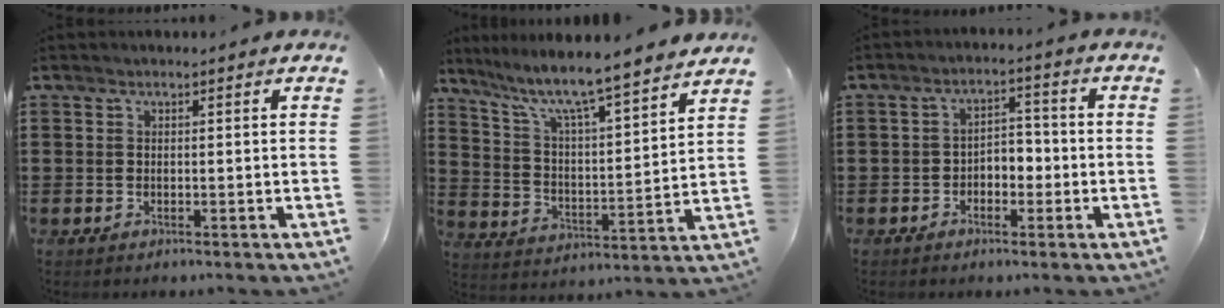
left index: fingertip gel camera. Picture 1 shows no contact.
{"total": 7.5, "force": [6.6, 0.2, 3.5], "torque": [-0.098, -0.050, 0.106]}
{"total": 3.2, "force": [-1.9, 2.1, 1.5], "torque": [-0.034, 0.010, -0.042]}